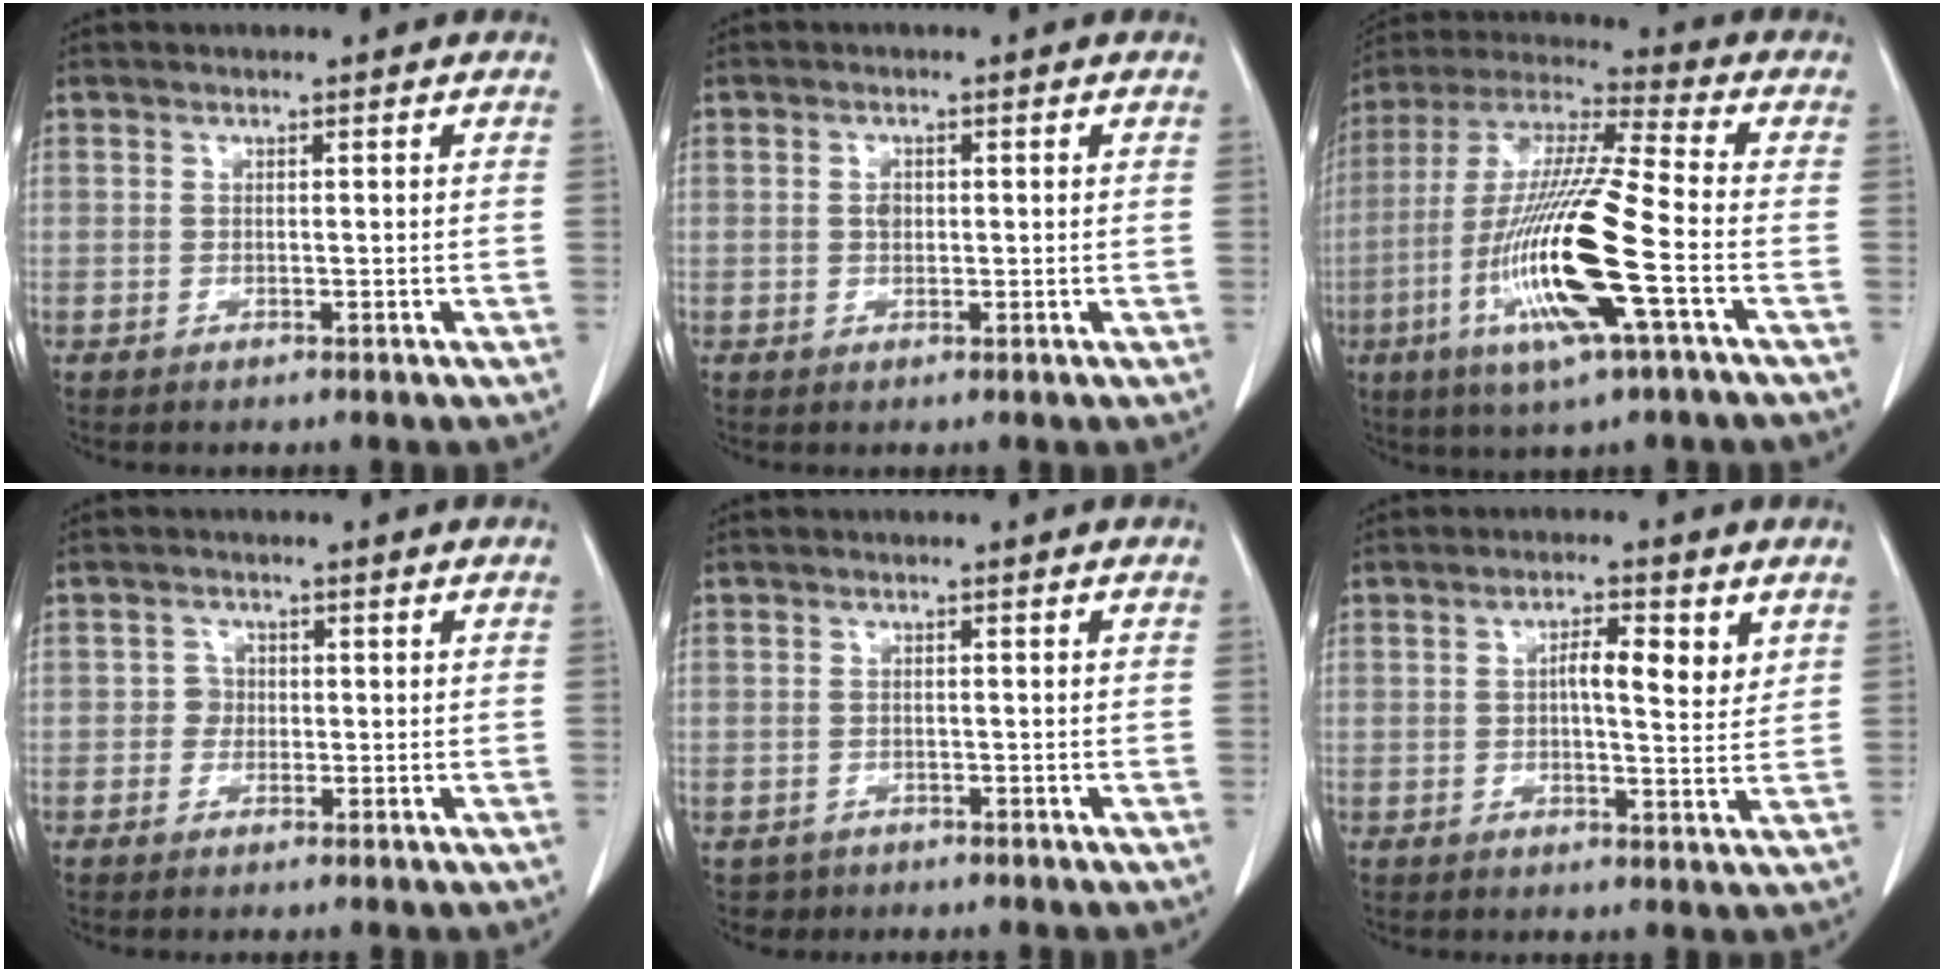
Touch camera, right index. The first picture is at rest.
{"total": 1.5, "force": [0.2, 1.0, 1.0], "torque": [-0.016, 0.004, 0.006]}
{"total": 18.5, "force": [-5.5, 0.8, 17.6], "torque": [-0.365, -0.020, -0.107]}
{"total": 1.6, "force": [-0.1, 1.5, 0.3], "torque": [0.006, 0.009, -0.005]}
{"total": 2.1, "force": [-1.1, 1.8, -0.2], "torque": [-0.002, 0.008, -0.016]}
{"total": 5.7, "force": [2.0, 1.6, 5.1], "torque": [-0.083, 0.003, 0.027]}